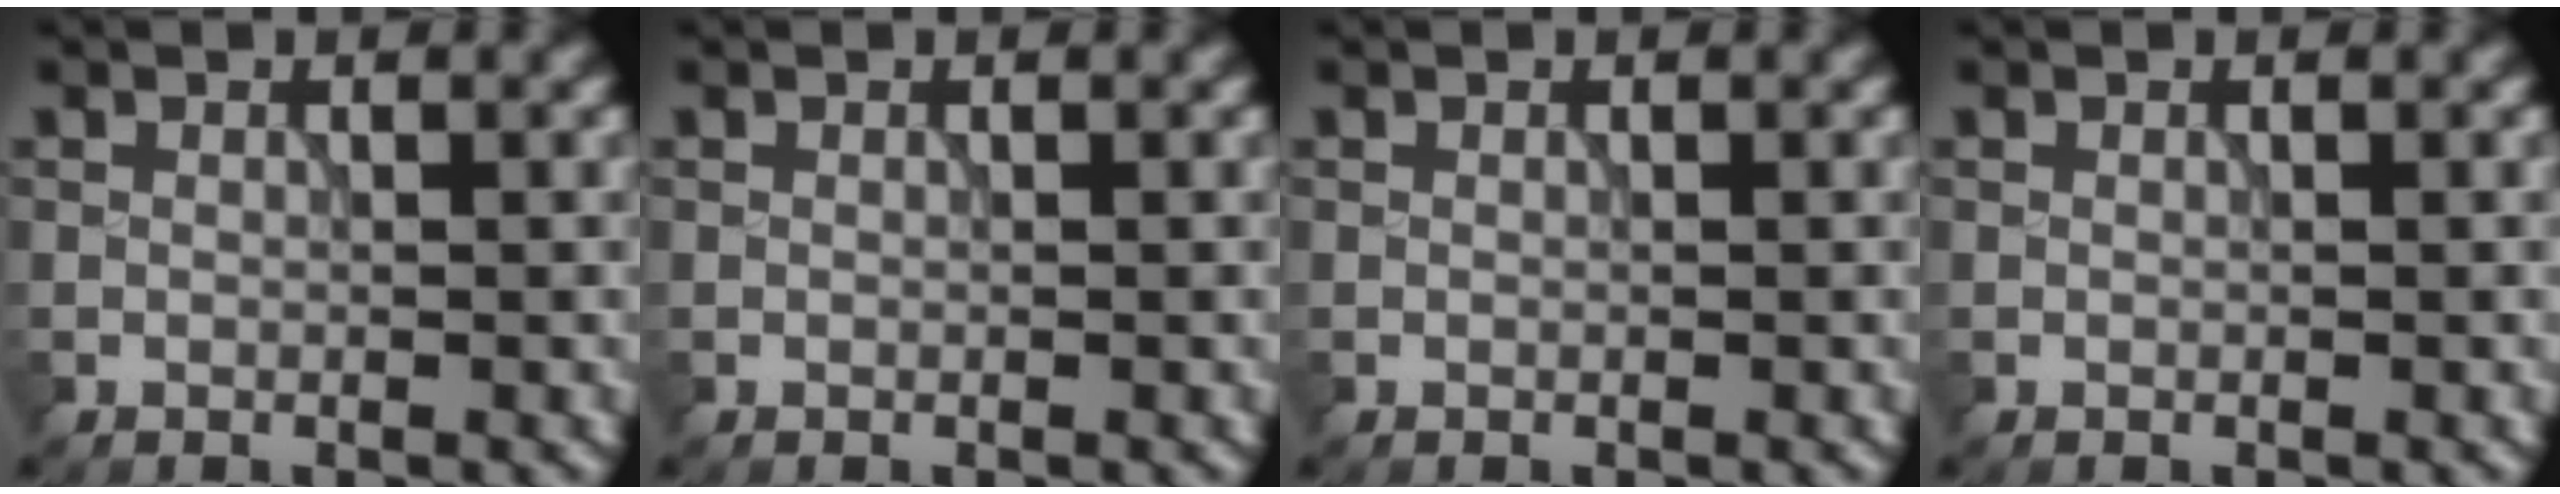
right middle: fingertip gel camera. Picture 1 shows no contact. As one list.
[{"total": 0.0}, {"total": 0.0}, {"total": 0.0}]